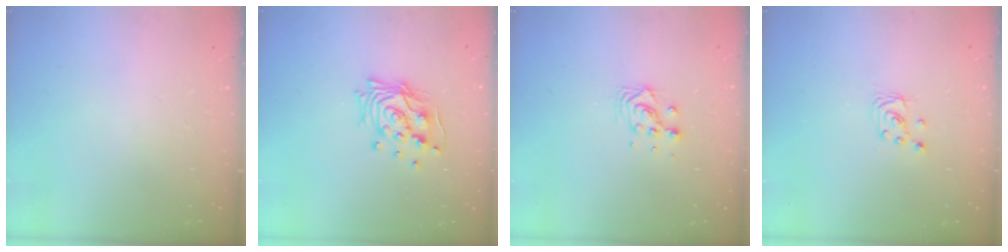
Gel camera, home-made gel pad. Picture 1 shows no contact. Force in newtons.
{"total": 12.9, "press": 12.8, "slide": 1.1}
{"total": 5.1, "press": 5.1, "slide": 0.1}
{"total": 2.0, "press": 2.0, "slide": 0.2}